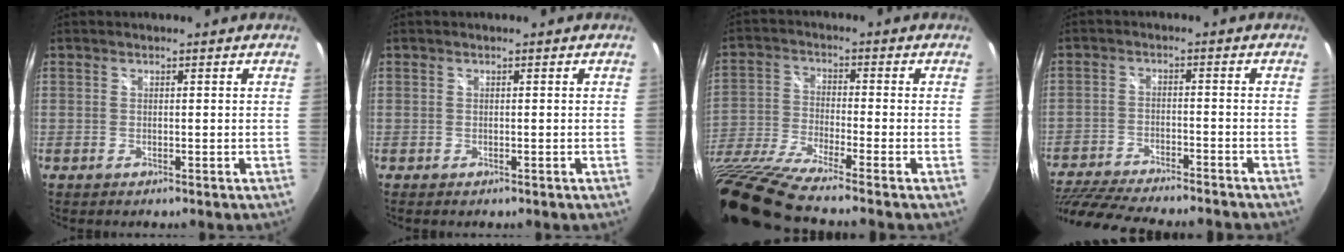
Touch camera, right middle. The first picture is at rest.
{"total": 0.0}
{"total": 17.8, "force": [-13.7, 0.9, 11.3], "torque": [-0.227, -0.058, -0.261]}
{"total": 20.3, "force": [-17.5, 4.1, 9.5], "torque": [-0.197, -0.039, -0.270]}